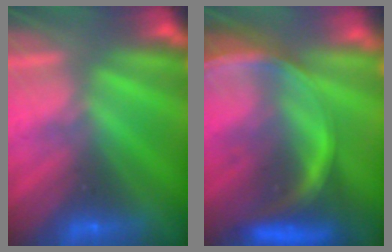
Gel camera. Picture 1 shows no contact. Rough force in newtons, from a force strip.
{"total": 7.4}